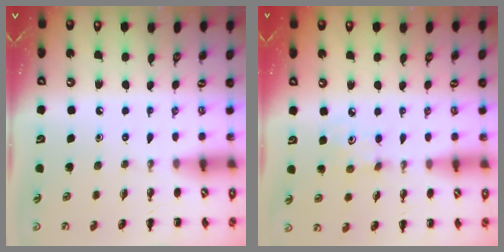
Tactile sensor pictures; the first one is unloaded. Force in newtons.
{"total": 3.7, "press": 3.6, "slide": 1.1}